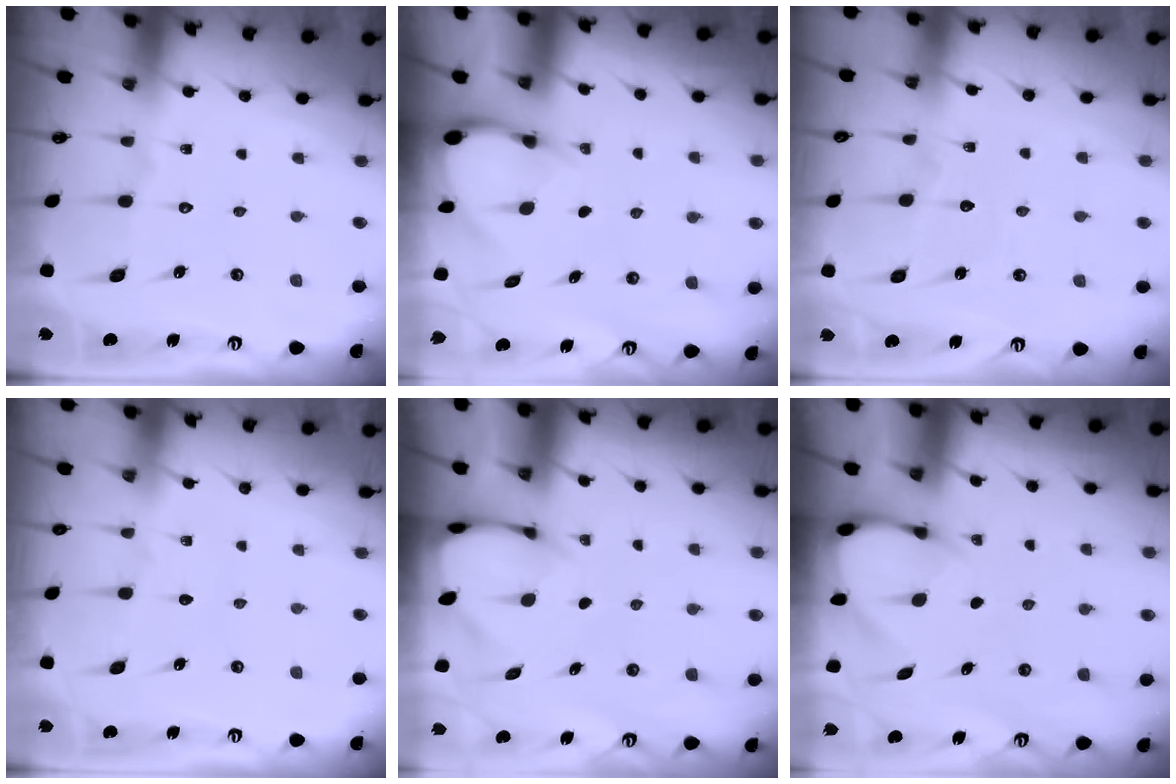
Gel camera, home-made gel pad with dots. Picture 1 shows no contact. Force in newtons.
{"total": 3.5, "press": 3.5, "slide": 0.3}
{"total": 4.9, "press": 4.9, "slide": 0.3}
{"total": 0.7, "press": 0.7, "slide": 0.2}
{"total": 2.0, "press": 2.0, "slide": 0.1}
{"total": 3.7, "press": 3.6, "slide": 0.3}